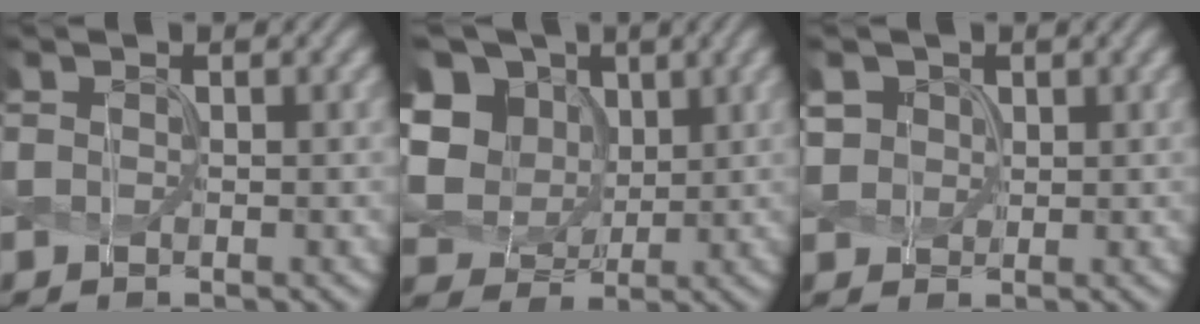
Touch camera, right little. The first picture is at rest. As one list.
[{"total": 12.1, "force": [3.6, 9.7, 6.3], "torque": [-0.161, 0.024, 0.066]}, {"total": 2.3, "force": [0.8, 2.0, 0.8], "torque": [-0.027, -0.001, 0.017]}]